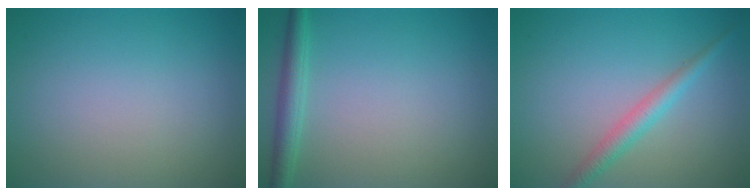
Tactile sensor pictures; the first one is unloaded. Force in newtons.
{"total": 2.3, "press": 2.3, "slide": 0.1}
{"total": 2.4, "press": 2.4, "slide": 0.1}